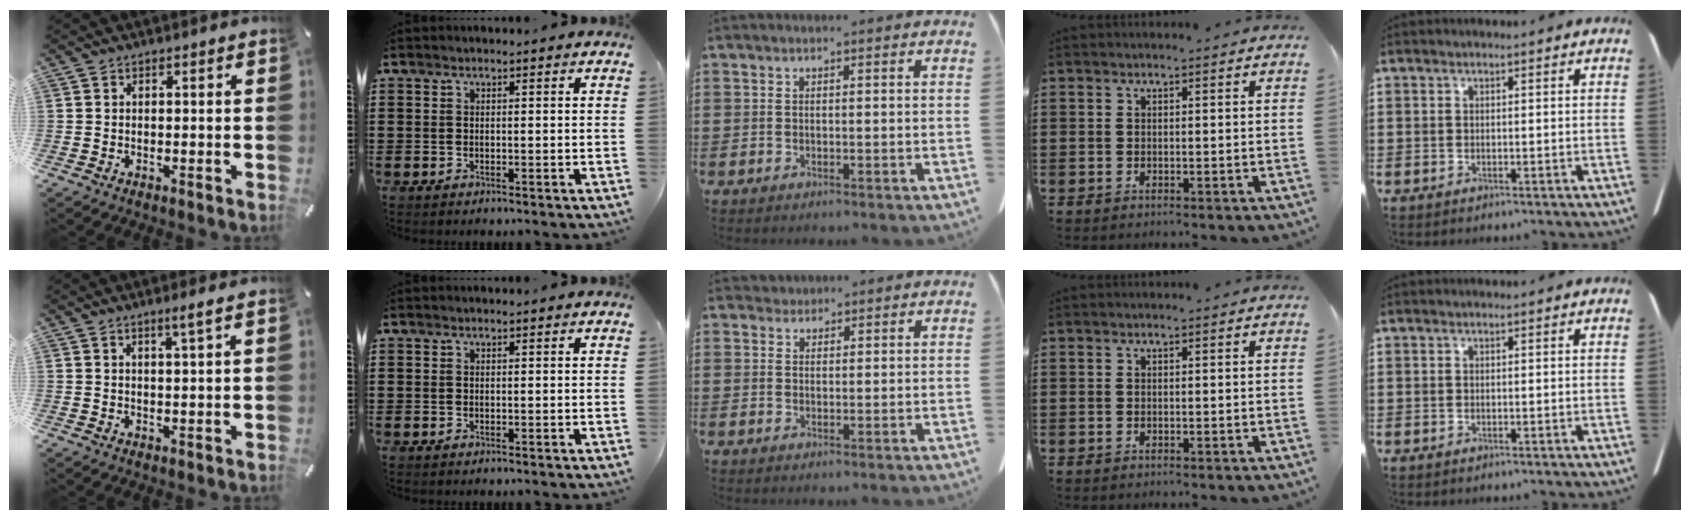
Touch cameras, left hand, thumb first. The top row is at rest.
{"thumb": {"total": 3.2, "force": [1.9, 0.0, 2.6], "torque": [-0.053, -0.002, 0.031]}, "middle": {"total": 1.5, "force": [1.4, 0.7, -0.1], "torque": [-0.004, 0.005, 0.028]}}